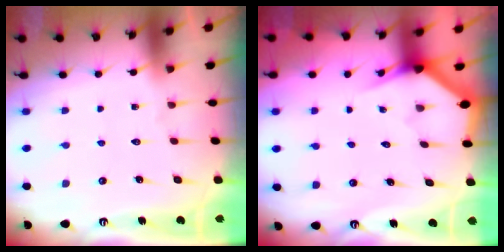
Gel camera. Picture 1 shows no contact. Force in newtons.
{"total": 2.9, "press": 2.9, "slide": 0.1}